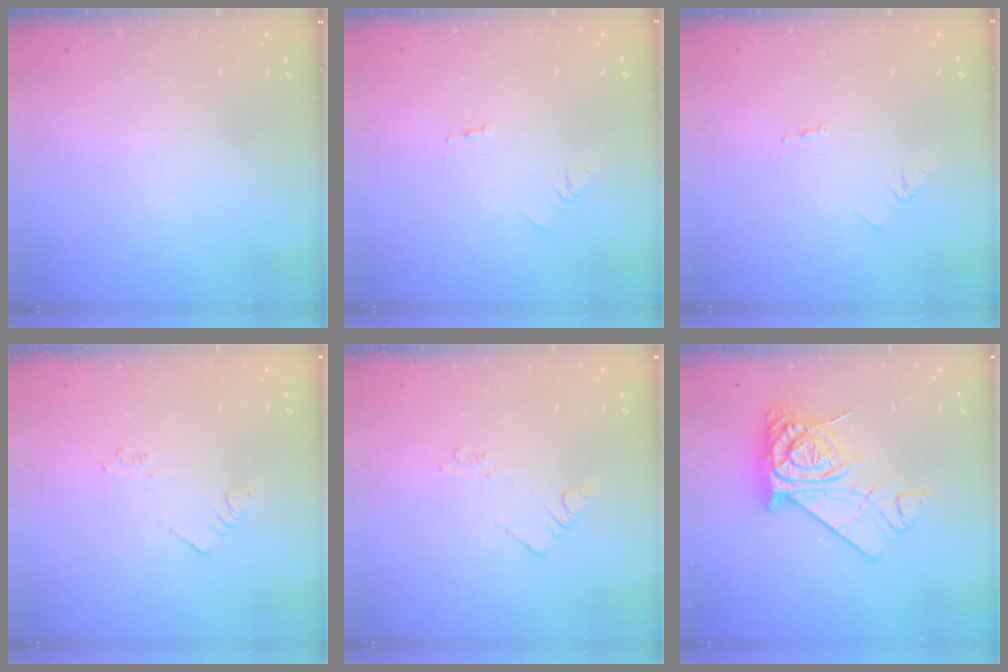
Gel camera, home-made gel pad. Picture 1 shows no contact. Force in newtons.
{"total": 1.6, "press": 1.6, "slide": 0.1}
{"total": 1.6, "press": 1.6, "slide": 0.1}
{"total": 2.2, "press": 2.2, "slide": 0.1}
{"total": 2.0, "press": 2.0, "slide": 0.3}
{"total": 16.1, "press": 16.0, "slide": 2.0}